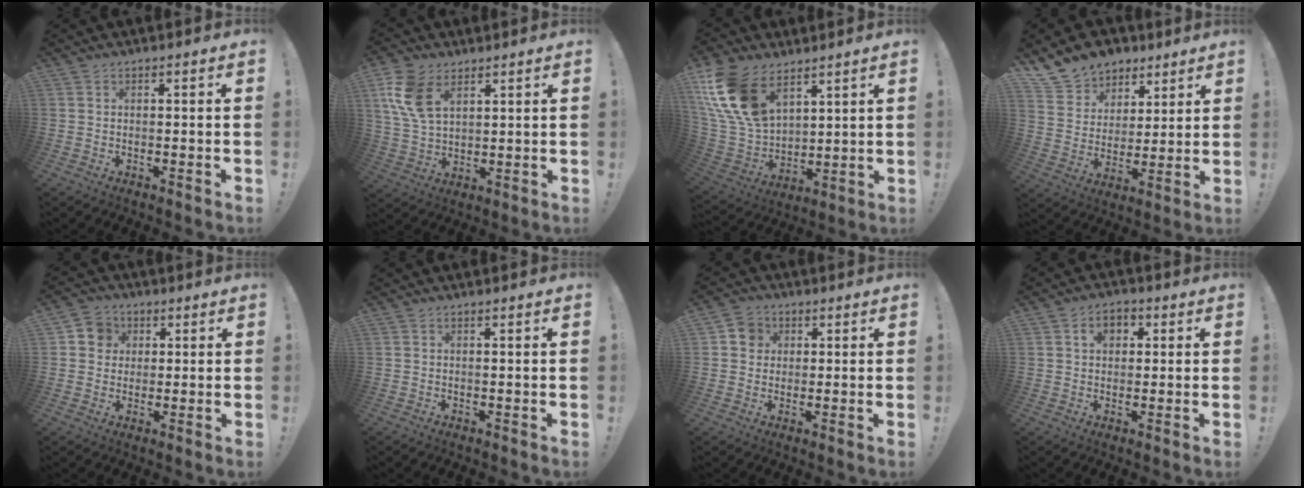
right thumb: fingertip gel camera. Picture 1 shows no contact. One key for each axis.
{"total": 12.4, "fx": 6.0, "fy": 7.6, "fz": 7.7, "tx": -0.161, "ty": -0.015, "tz": 0.116}
{"total": 19.1, "fx": 10.4, "fy": 11.2, "fz": 11.3, "tx": -0.245, "ty": -0.060, "tz": 0.199}
{"total": 11.3, "fx": 7.8, "fy": 7.9, "fz": 2.2, "tx": -0.035, "ty": -0.060, "tz": 0.152}
{"total": 6.6, "fx": 1.4, "fy": 6.1, "fz": 1.9, "tx": -0.022, "ty": 0.001, "tz": 0.027}
{"total": 0.0}
{"total": 5.7, "fx": 1.3, "fy": 5.2, "fz": 2.0, "tx": -0.028, "ty": 0.008, "tz": 0.027}
{"total": 5.2, "fx": 1.6, "fy": 3.9, "fz": 3.1, "tx": -0.037, "ty": 0.001, "tz": 0.025}